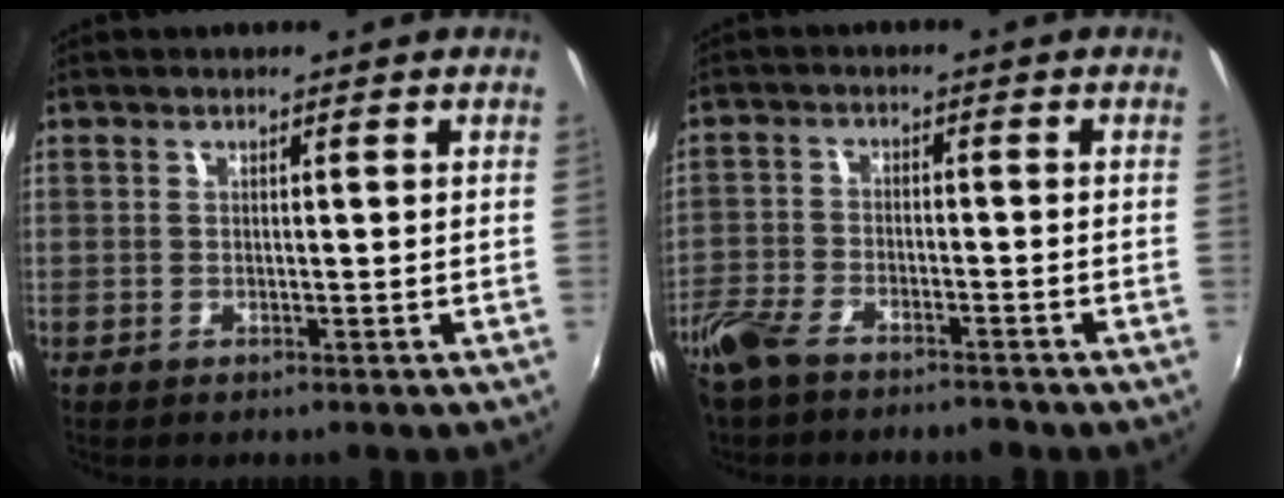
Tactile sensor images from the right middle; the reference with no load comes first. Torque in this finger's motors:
{"motor_torque": [0.98, -0.92, 0.22, 0.07]}